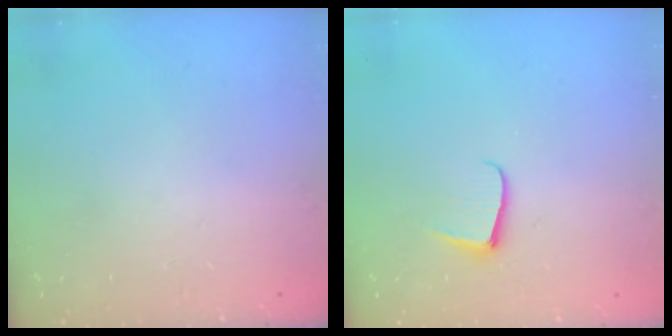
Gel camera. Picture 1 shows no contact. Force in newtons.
{"total": 5.7, "press": 5.7, "slide": 0.6}